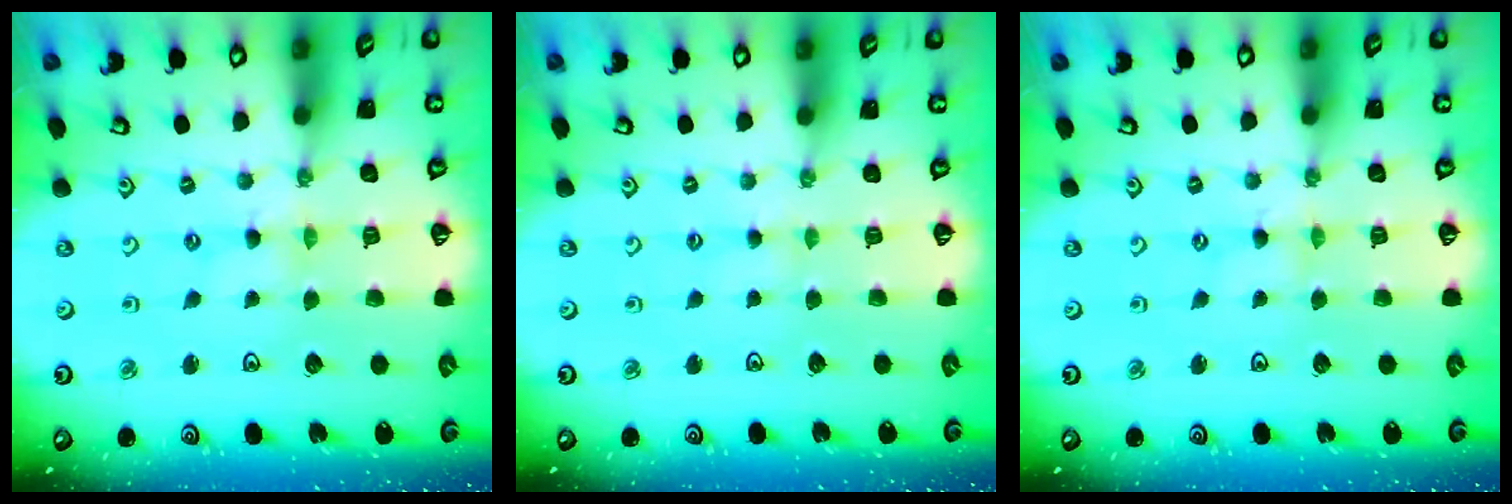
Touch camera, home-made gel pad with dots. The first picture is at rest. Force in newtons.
{"total": 1.3, "press": 1.3, "slide": 0.3}
{"total": 0.0}